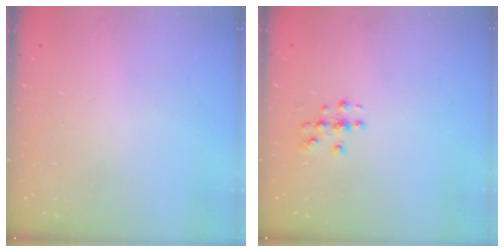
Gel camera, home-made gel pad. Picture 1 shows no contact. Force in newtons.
{"total": 3.1, "press": 3.1, "slide": 0.2}